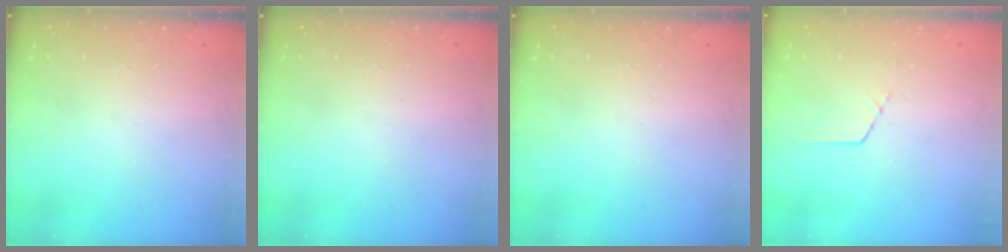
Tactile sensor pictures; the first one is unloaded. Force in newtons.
{"total": 0.0}
{"total": 0.0}
{"total": 1.6, "press": 1.6, "slide": 0.1}